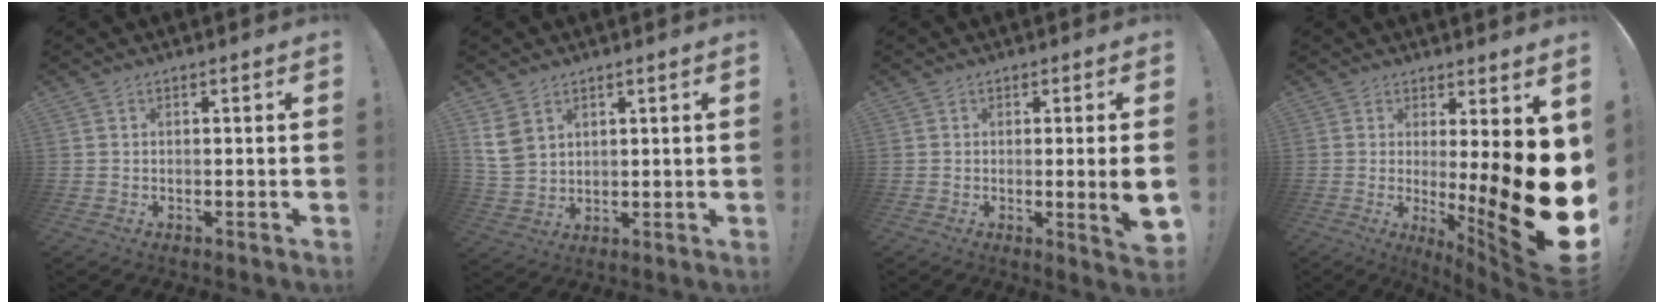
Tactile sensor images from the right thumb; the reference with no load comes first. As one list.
[{"total": 7.7, "force": [4.1, 5.4, 3.7], "torque": [-0.076, -0.013, 0.080]}, {"total": 6.6, "force": [-0.6, 0.1, 6.6], "torque": [-0.088, -0.013, -0.008]}, {"total": 19.9, "force": [-1.6, 3.4, 19.5], "torque": [-0.244, -0.045, -0.011]}]